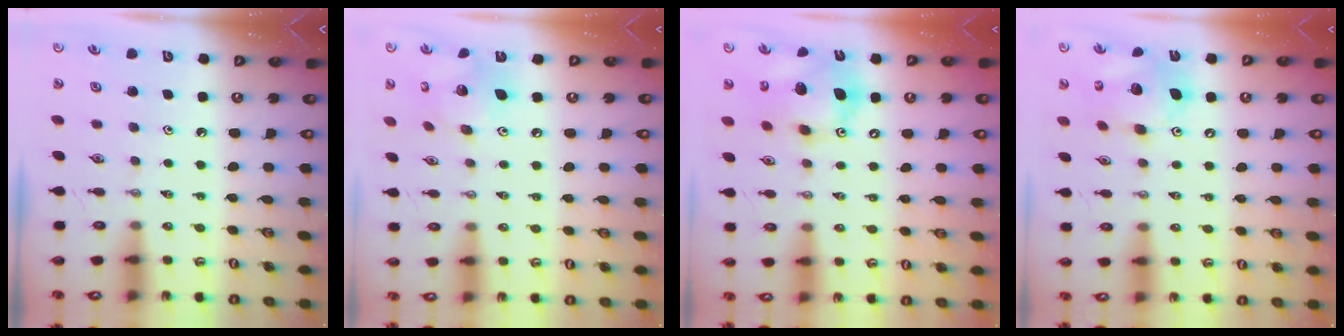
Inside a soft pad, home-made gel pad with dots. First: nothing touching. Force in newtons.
{"total": 13.4, "press": 13.4, "slide": 1.2}
{"total": 14.0, "press": 13.8, "slide": 2.5}
{"total": 13.3, "press": 13.0, "slide": 2.5}